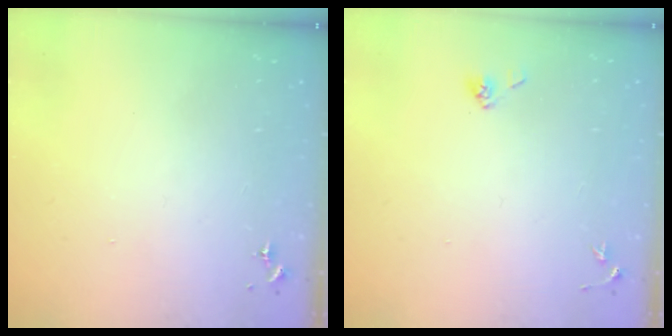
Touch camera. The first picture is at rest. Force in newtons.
{"total": 4.5, "press": 4.3, "slide": 1.3}